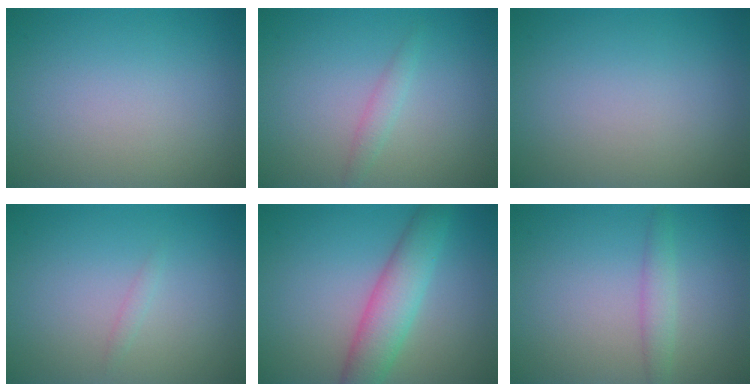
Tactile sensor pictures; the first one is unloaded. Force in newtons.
{"total": 1.2, "press": 1.2, "slide": 0.1}
{"total": 0.0}
{"total": 0.6, "press": 0.6, "slide": 0.0}
{"total": 4.9, "press": 4.9, "slide": 0.0}
{"total": 1.7, "press": 1.6, "slide": 0.2}